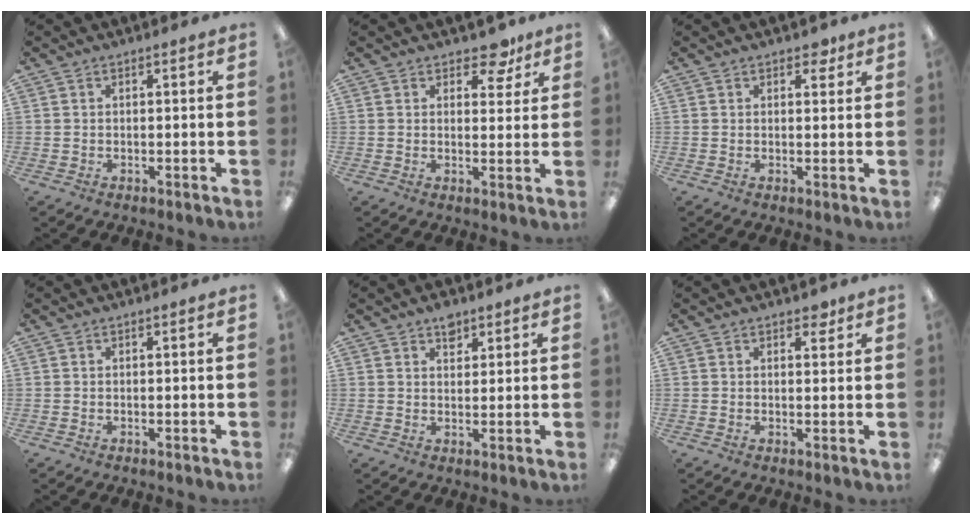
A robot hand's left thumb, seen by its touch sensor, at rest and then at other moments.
{"total": 6.3, "force": [4.5, 3.4, 2.8], "torque": [-0.021, -0.021, 0.075]}
{"total": 2.8, "force": [1.9, 1.6, 1.4], "torque": [-0.008, -0.005, 0.029]}
{"total": 0.0}
{"total": 3.7, "force": [2.6, 2.1, 1.5], "torque": [-0.004, -0.013, 0.042]}
{"total": 2.6, "force": [2.0, 1.3, 1.2], "torque": [-0.003, -0.007, 0.032]}